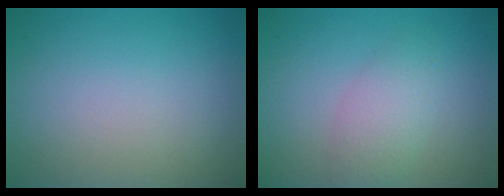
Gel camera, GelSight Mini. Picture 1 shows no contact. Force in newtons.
{"total": 2.9, "press": 2.9, "slide": 0.1}